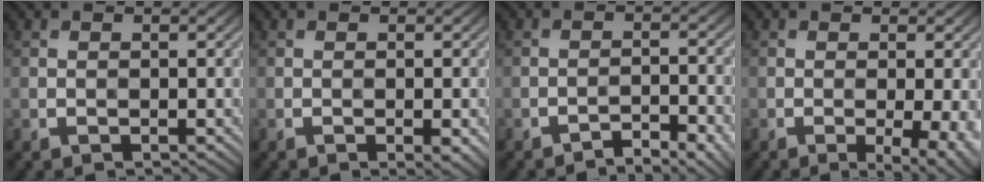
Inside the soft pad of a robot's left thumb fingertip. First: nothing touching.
{"total": 1.9, "force": [-0.7, 0.3, 1.7], "torque": [-0.027, 0.000, -0.011]}
{"total": 5.8, "force": [-4.3, 1.1, 3.7], "torque": [-0.056, 0.014, -0.066]}
{"total": 4.1, "force": [-1.1, 0.9, 3.8], "torque": [-0.057, -0.006, -0.013]}